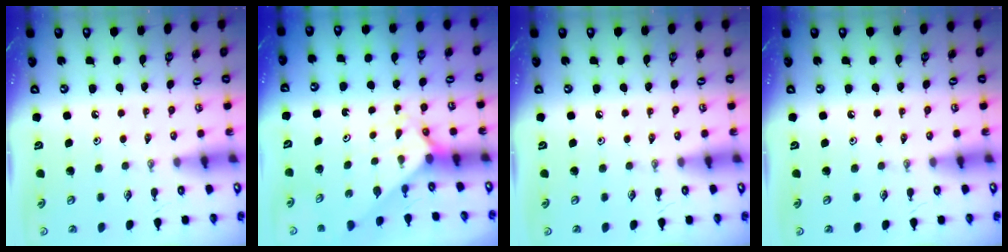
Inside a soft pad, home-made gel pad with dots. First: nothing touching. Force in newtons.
{"total": 2.0, "press": 2.0, "slide": 0.2}
{"total": 0.0}
{"total": 0.0}